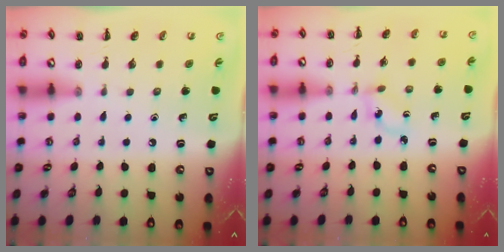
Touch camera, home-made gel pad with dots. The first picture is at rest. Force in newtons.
{"total": 1.0, "press": 0.9, "slide": 0.5}